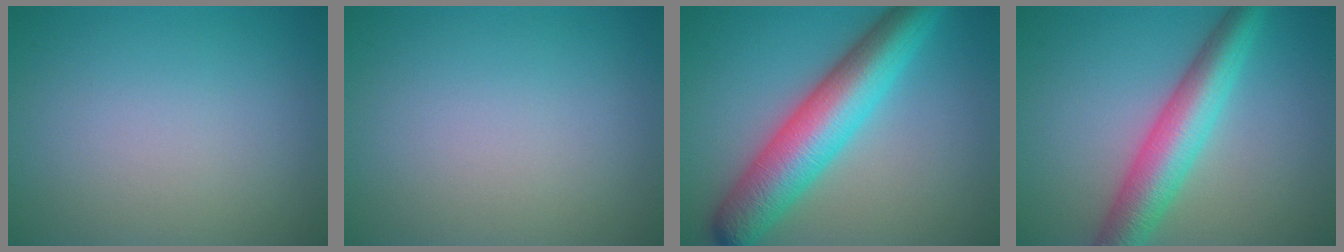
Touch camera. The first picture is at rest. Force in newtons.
{"total": 0.0}
{"total": 8.9, "press": 8.9, "slide": 0.1}
{"total": 6.5, "press": 6.5, "slide": 0.1}